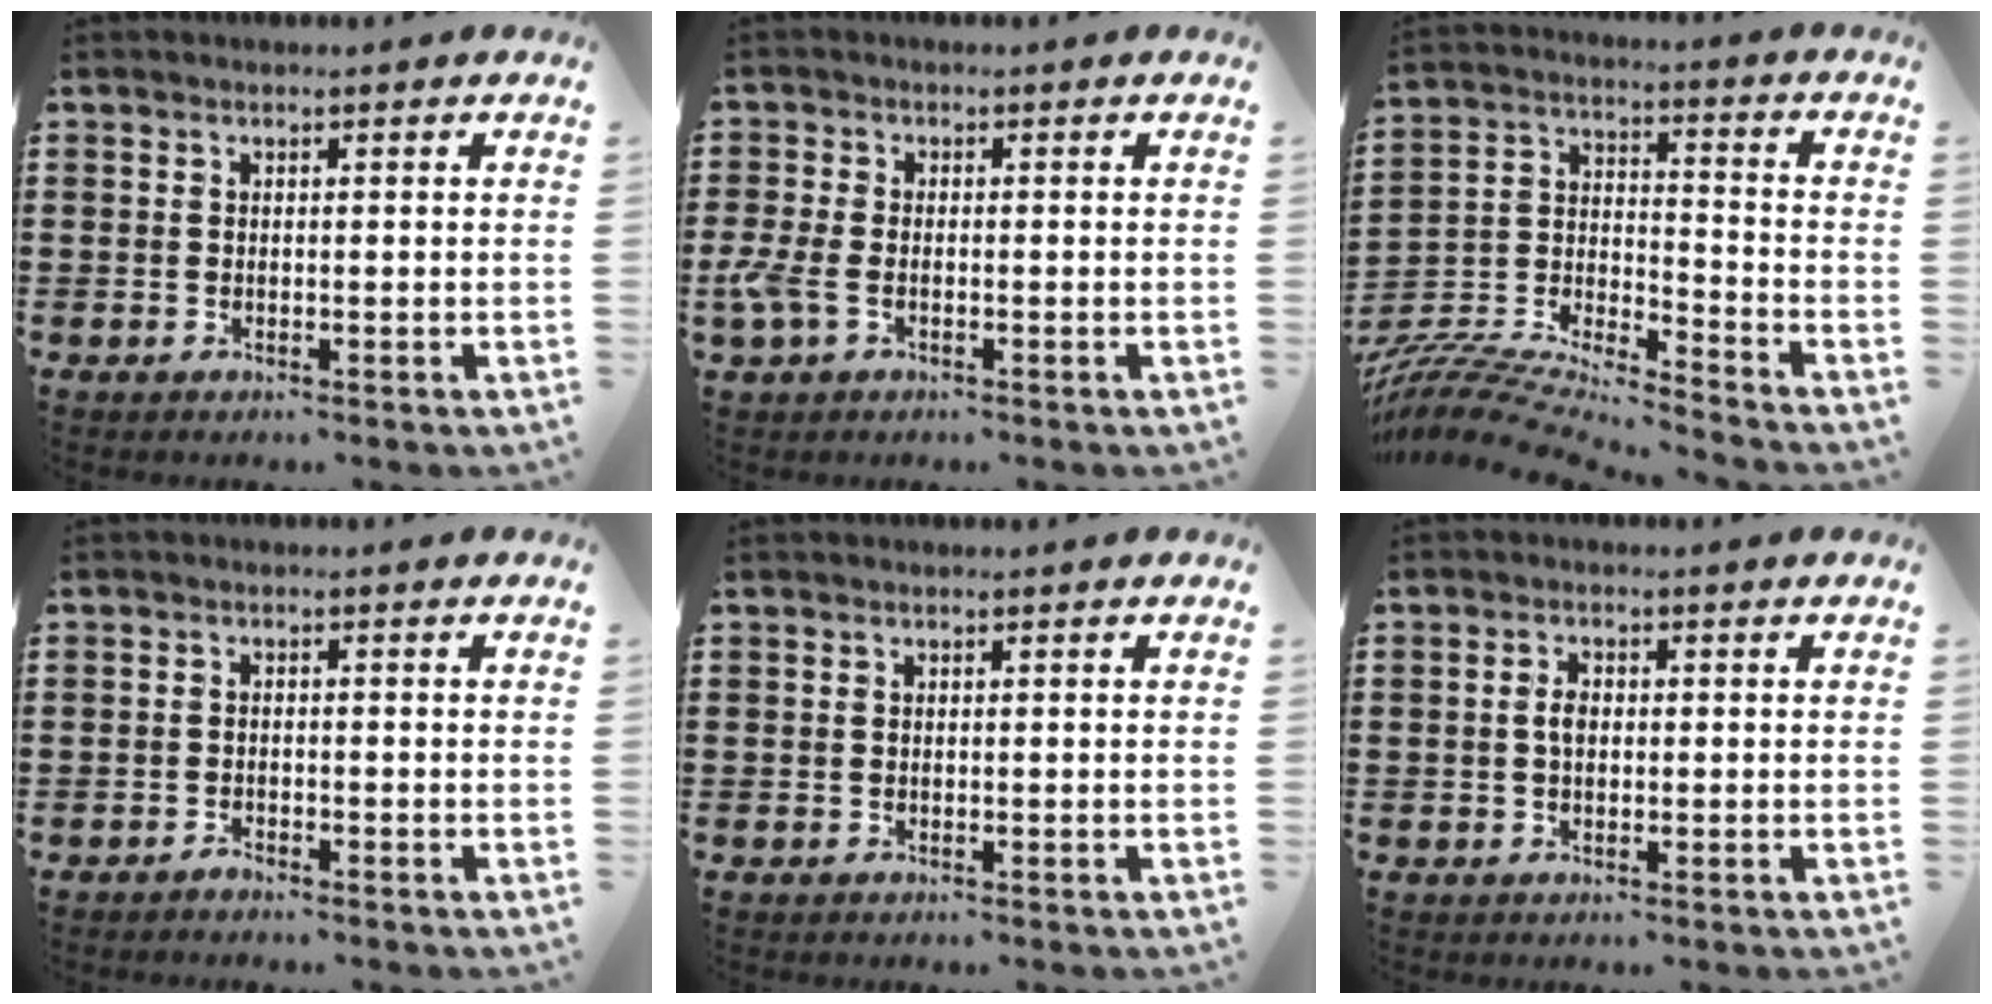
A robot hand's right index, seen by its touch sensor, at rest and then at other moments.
{"total": 3.4, "force": [-1.5, 1.5, 2.7], "torque": [-0.076, -0.012, -0.032]}
{"total": 8.1, "force": [-7.8, 0.6, 1.9], "torque": [-0.050, -0.004, -0.162]}
{"total": 1.1, "force": [-1.1, 0.1, 0.0], "torque": [-0.004, 0.001, -0.023]}
{"total": 0.0}
{"total": 2.3, "force": [0.0, 1.3, 1.9], "torque": [-0.038, 0.006, -0.002]}